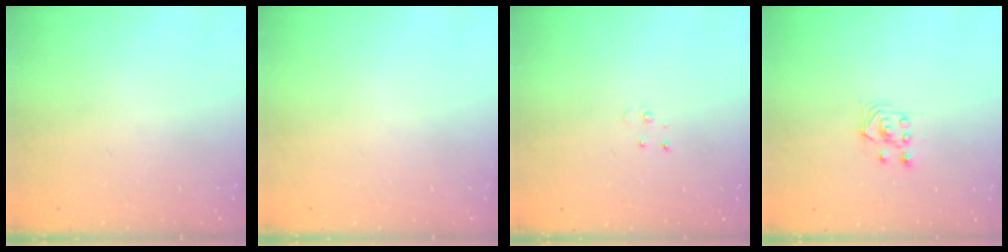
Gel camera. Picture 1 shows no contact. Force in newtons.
{"total": 0.0}
{"total": 3.0, "press": 2.9, "slide": 0.3}
{"total": 2.8, "press": 2.4, "slide": 1.4}